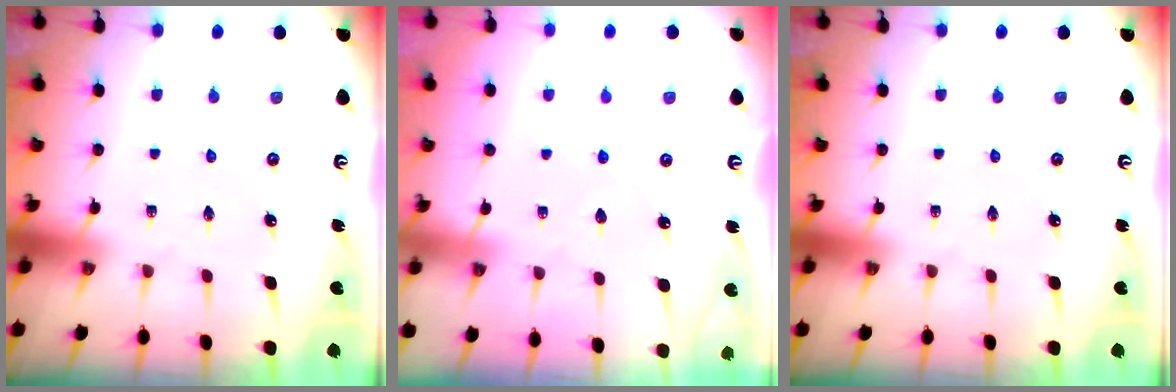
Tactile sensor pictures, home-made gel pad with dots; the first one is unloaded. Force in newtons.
{"total": 3.3, "press": 3.3, "slide": 0.5}
{"total": 0.0}